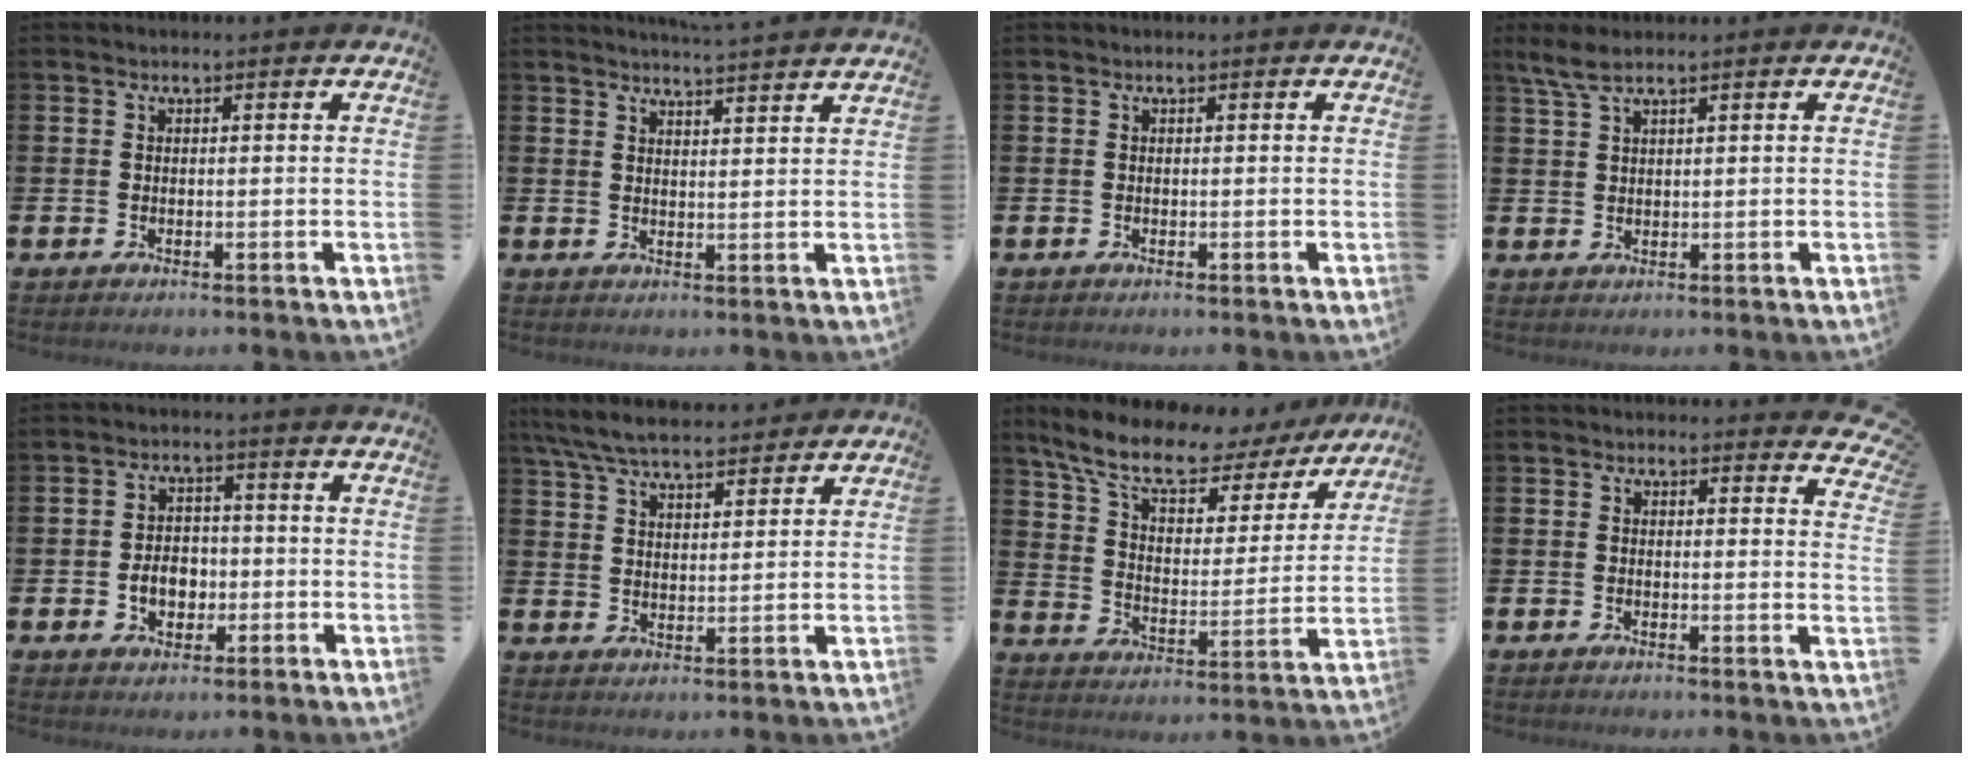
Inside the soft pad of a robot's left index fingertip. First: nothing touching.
{"total": 3.9, "force": [3.8, -0.8, 0.1], "torque": [-0.007, -0.025, 0.069]}
{"total": 0.0}
{"total": 3.2, "force": [2.3, 0.6, 2.1], "torque": [-0.051, 0.003, 0.043]}
{"total": 4.2, "force": [-1.0, 3.1, 2.7], "torque": [-0.037, -0.001, -0.025]}
{"total": 7.1, "force": [6.6, 1.2, 2.2], "torque": [-0.068, -0.026, 0.121]}
{"total": 11.0, "force": [9.1, 3.6, 5.1], "torque": [-0.124, -0.055, 0.151]}
{"total": 2.2, "force": [2.1, 0.5, 0.2], "torque": [0.012, -0.015, 0.034]}